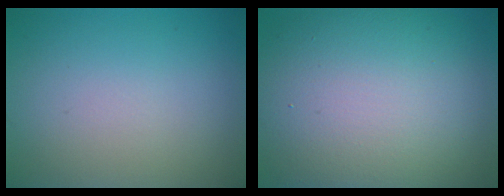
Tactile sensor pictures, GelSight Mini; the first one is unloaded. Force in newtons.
{"total": 15.1, "press": 15.1, "slide": 0.5}